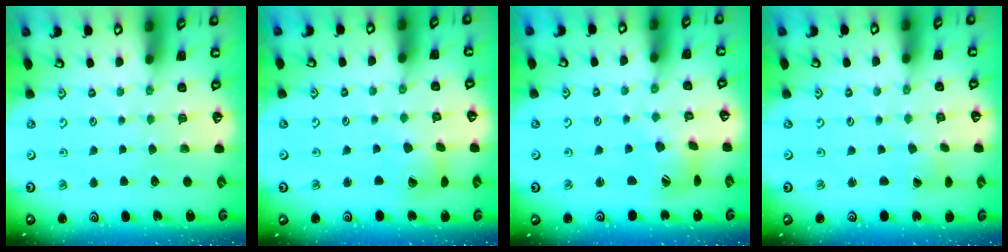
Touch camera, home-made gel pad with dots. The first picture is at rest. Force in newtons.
{"total": 8.1, "press": 8.1, "slide": 1.0}
{"total": 9.1, "press": 9.1, "slide": 0.9}
{"total": 0.7, "press": 0.7, "slide": 0.0}